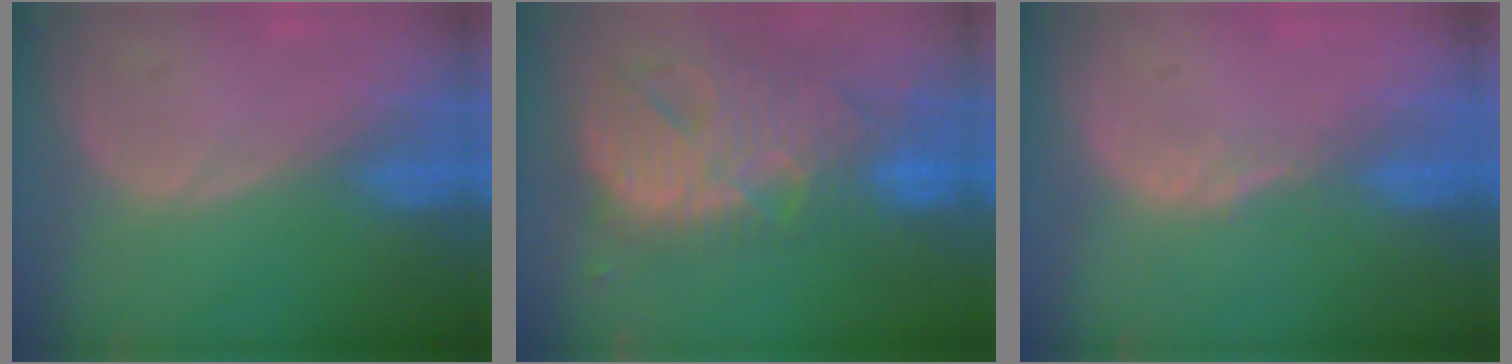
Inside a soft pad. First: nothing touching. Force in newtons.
{"total": 13.8, "press": 11.8, "slide": 7.1}
{"total": 1.5, "press": 1.2, "slide": 0.9}